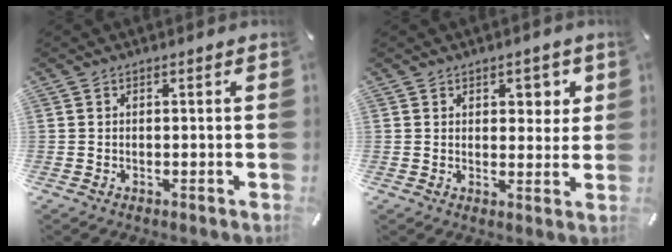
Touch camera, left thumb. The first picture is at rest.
{"total": 4.0, "force": [2.0, 2.9, 1.9], "torque": [-0.006, -0.009, 0.026]}